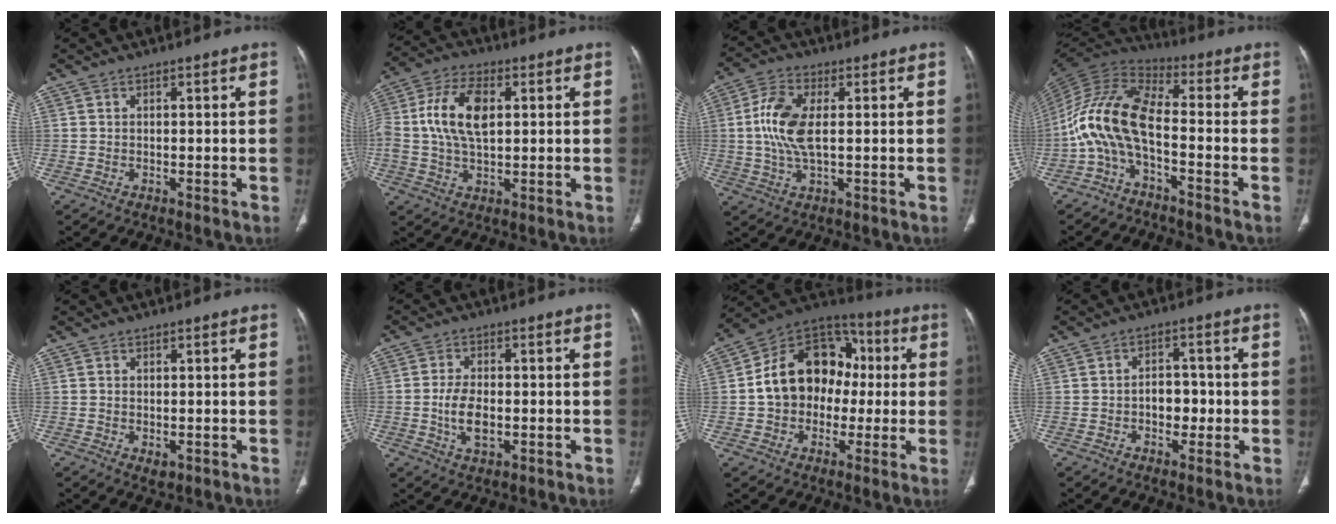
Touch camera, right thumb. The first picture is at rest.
{"total": 11.4, "force": [1.8, 6.4, 9.3], "torque": [-0.187, 0.015, 0.030]}
{"total": 9.4, "force": [0.9, 4.4, 8.3], "torque": [-0.187, 0.003, 0.016]}
{"total": 11.9, "force": [-3.7, 5.0, 10.2], "torque": [-0.216, 0.065, -0.087]}
{"total": 1.7, "force": [-0.3, 1.2, 1.2], "torque": [-0.017, -0.004, 0.000]}
{"total": 6.3, "force": [-1.1, 3.6, 5.0], "torque": [-0.091, 0.004, -0.016]}
{"total": 17.8, "force": [0.1, 14.0, 11.0], "torque": [-0.139, 0.043, -0.004]}
{"total": 5.0, "force": [-0.9, 3.5, 3.4], "torque": [-0.023, 0.014, -0.017]}